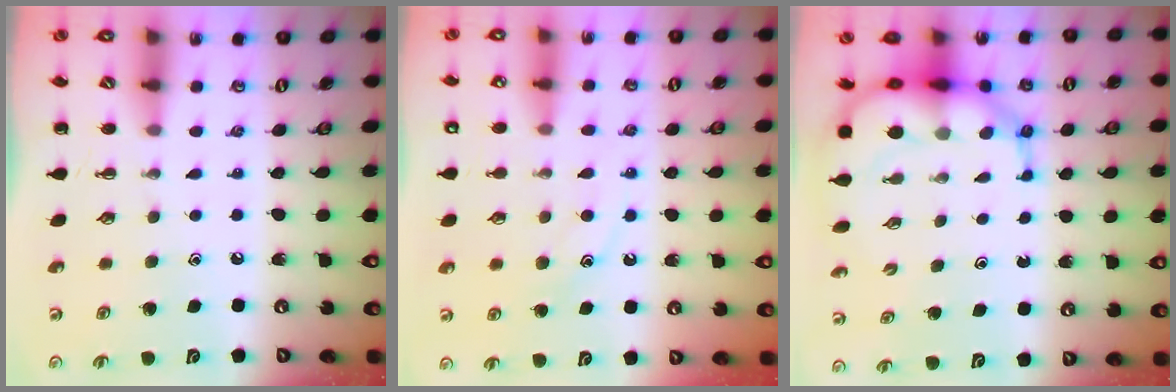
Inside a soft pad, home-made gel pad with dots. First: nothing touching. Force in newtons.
{"total": 11.8, "press": 11.7, "slide": 1.4}
{"total": 10.7, "press": 10.3, "slide": 3.1}